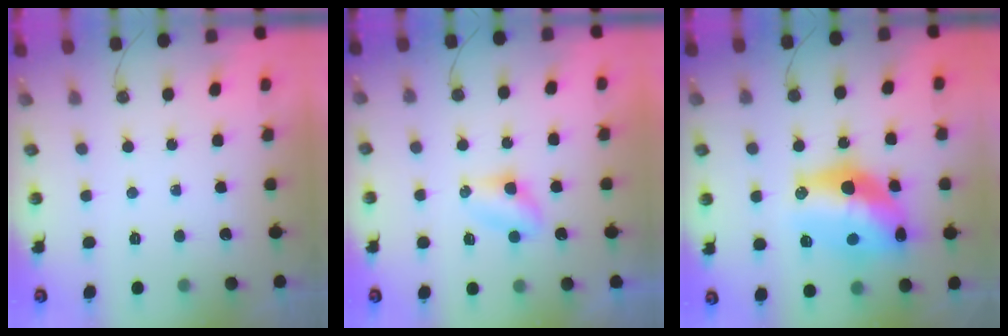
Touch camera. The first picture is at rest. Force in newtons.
{"total": 3.8, "press": 3.8, "slide": 0.5}
{"total": 19.0, "press": 18.5, "slide": 4.7}